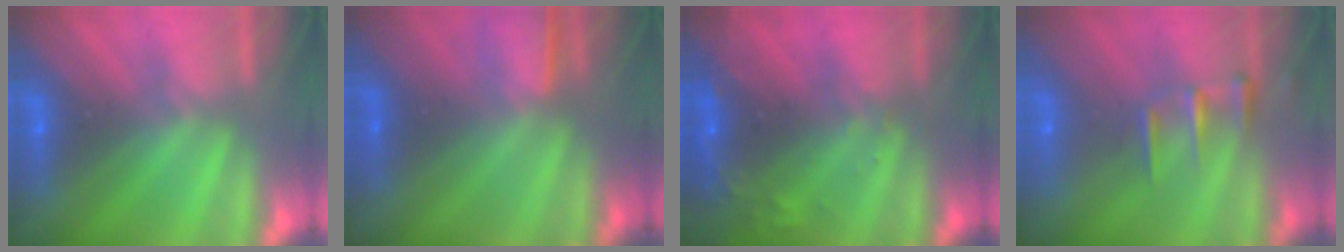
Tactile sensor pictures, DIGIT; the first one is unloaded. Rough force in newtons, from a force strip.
{"total": 1.3}
{"total": 7.6}
{"total": 2.4}